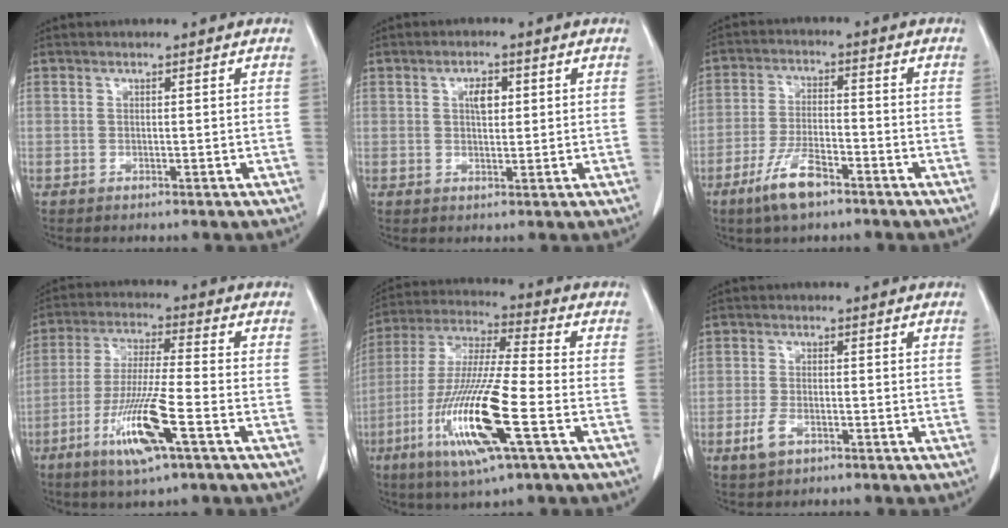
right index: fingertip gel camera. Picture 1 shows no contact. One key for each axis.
{"total": 2.9, "fx": 0.9, "fy": 1.4, "fz": 2.4, "tx": -0.041, "ty": 0.001, "tz": 0.014}
{"total": 7.4, "fx": -4.7, "fy": 2.1, "fz": 5.2, "tx": -0.107, "ty": -0.007, "tz": -0.086}
{"total": 12.0, "fx": -5.2, "fy": 0.6, "fz": 10.8, "tx": -0.214, "ty": -0.021, "tz": -0.096}
{"total": 17.3, "fx": -6.0, "fy": 1.1, "fz": 16.2, "tx": -0.338, "ty": -0.022, "tz": -0.111}
{"total": 3.3, "fx": -1.6, "fy": 1.9, "fz": 2.2, "tx": -0.047, "ty": 0.000, "tz": -0.024}